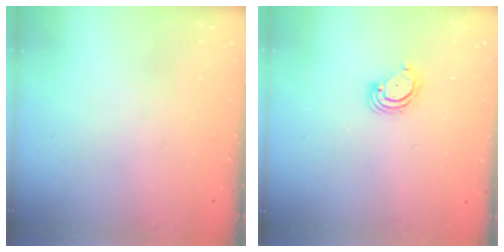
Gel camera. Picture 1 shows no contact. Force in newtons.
{"total": 3.5, "press": 3.5, "slide": 0.3}